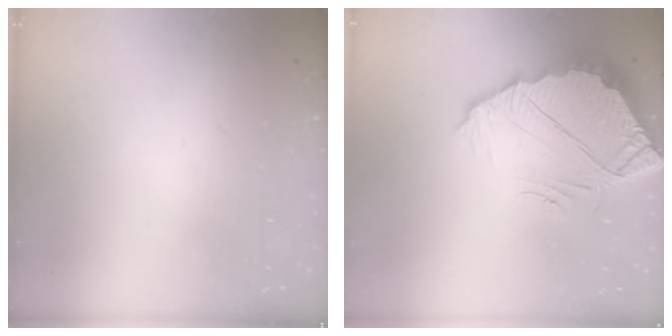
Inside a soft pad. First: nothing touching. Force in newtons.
{"total": 7.9, "press": 7.9, "slide": 0.4}